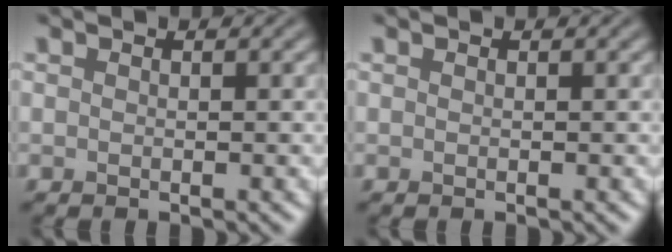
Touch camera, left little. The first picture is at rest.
{"total": 0.0}